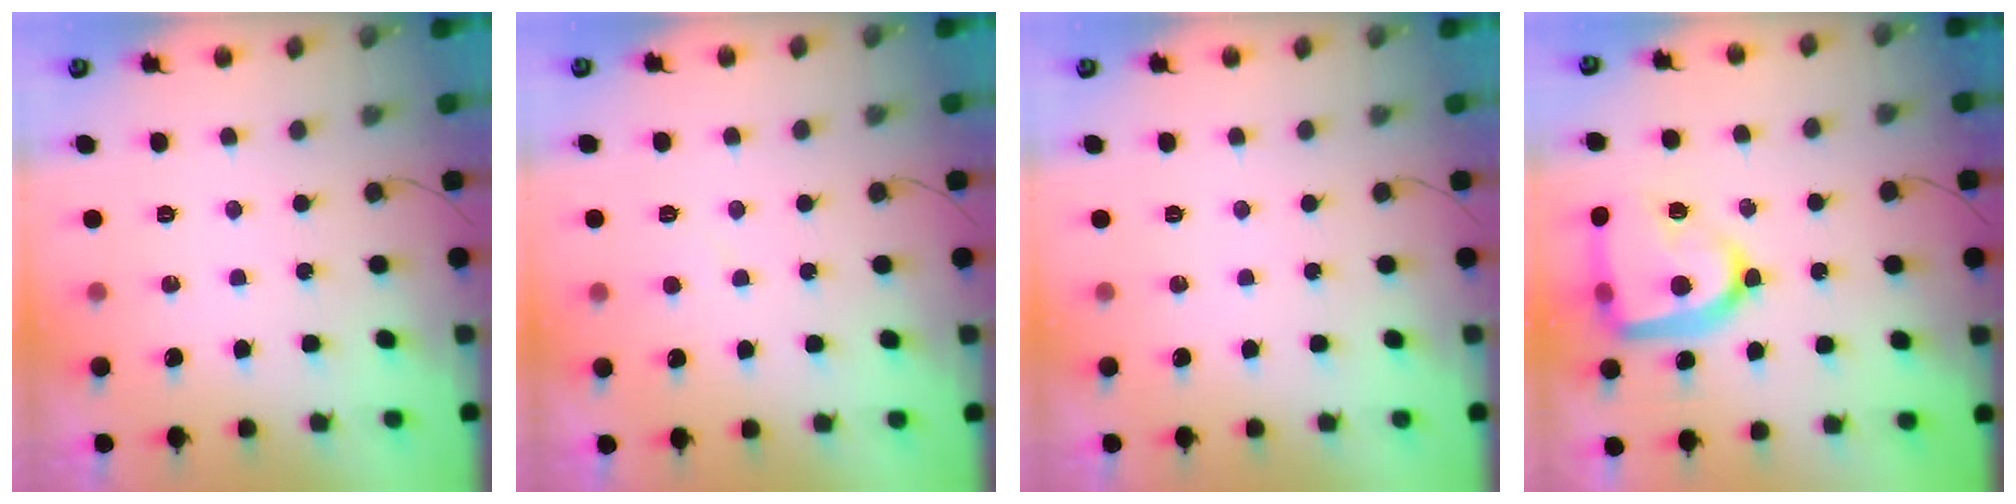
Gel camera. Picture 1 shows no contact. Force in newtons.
{"total": 3.0, "press": 3.0, "slide": 0.3}
{"total": 0.0}
{"total": 20.3, "press": 20.2, "slide": 2.1}